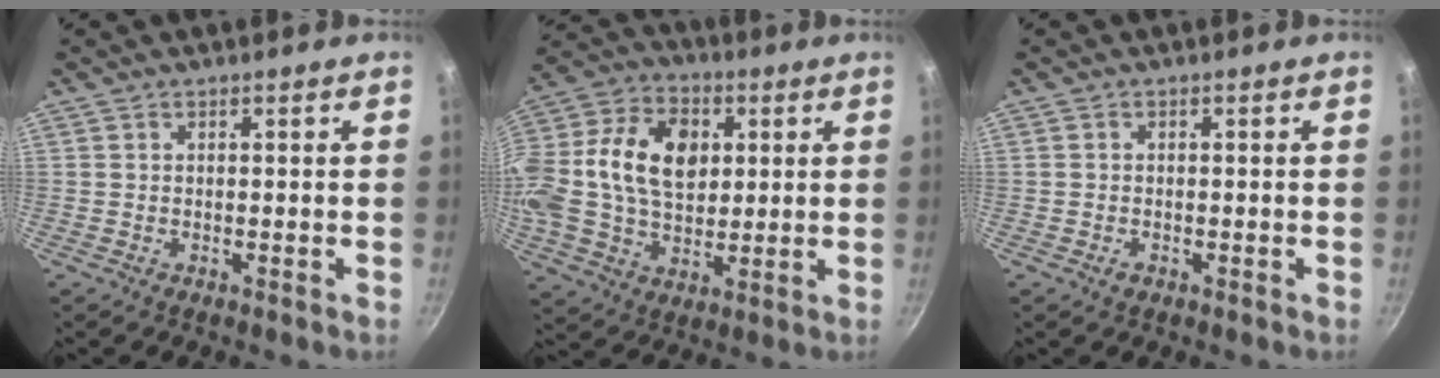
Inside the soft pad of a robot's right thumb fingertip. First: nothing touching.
{"total": 22.7, "force": [3.5, 15.7, 16.0], "torque": [-0.310, 0.028, 0.052]}
{"total": 1.1, "force": [-0.6, 0.7, 0.5], "torque": [-0.008, 0.000, -0.011]}